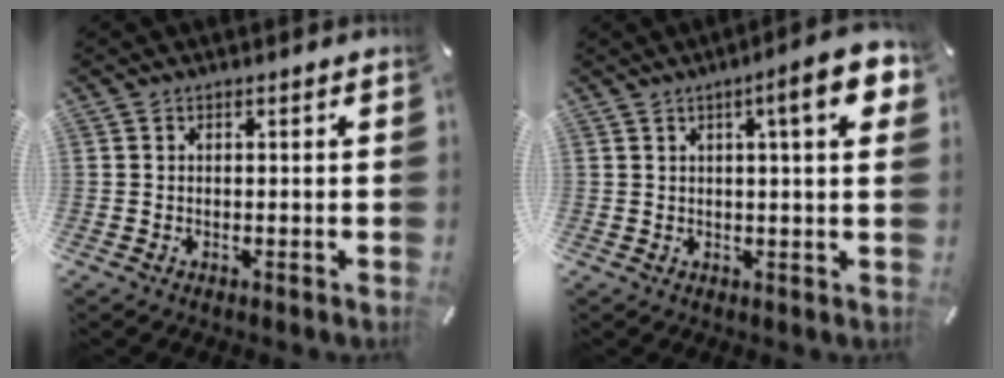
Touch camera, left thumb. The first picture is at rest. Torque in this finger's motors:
{"motor_torque": [0.60, 0.64, 0.34, 0.19, 0.09]}